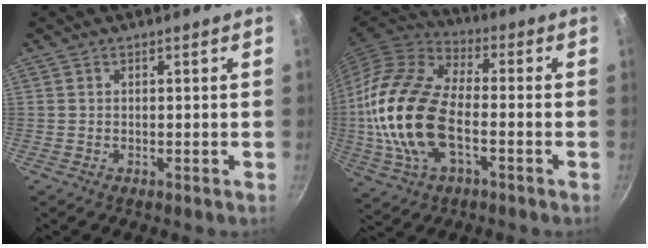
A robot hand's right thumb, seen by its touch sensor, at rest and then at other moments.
{"total": 20.4, "force": [-3.2, 11.2, 16.8], "torque": [-0.334, 0.027, -0.070]}